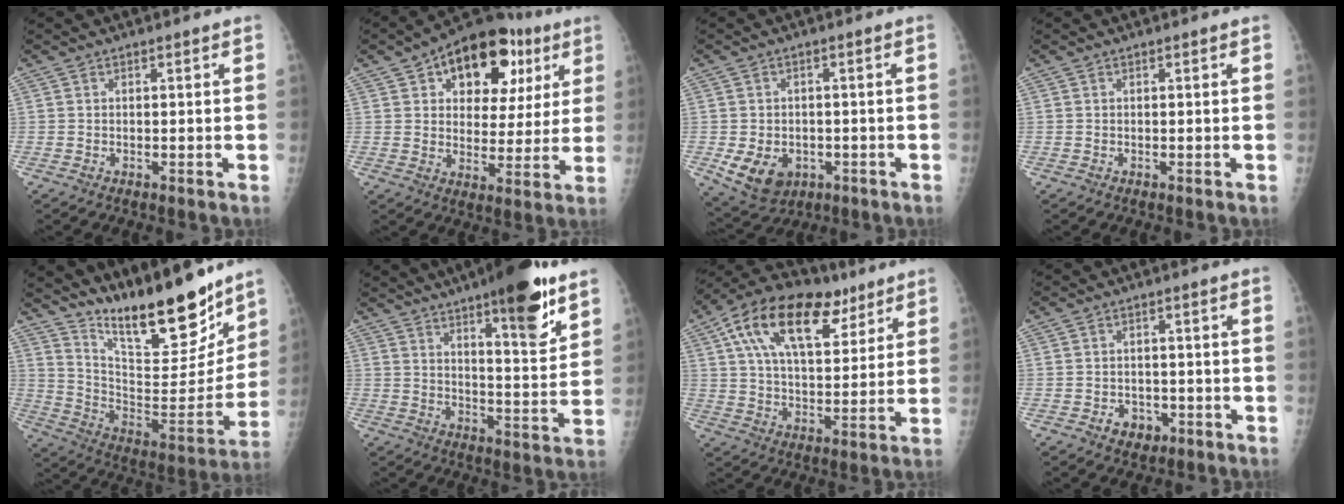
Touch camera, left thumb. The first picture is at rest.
{"total": 19.0, "force": [8.5, 11.4, 12.6], "torque": [-0.121, -0.001, 0.118]}
{"total": 9.0, "force": [-2.8, 6.8, 5.1], "torque": [-0.077, 0.007, -0.028]}
{"total": 0.0}
{"total": 23.6, "force": [18.1, 6.4, 13.6], "torque": [-0.172, -0.104, 0.300]}
{"total": 15.9, "force": [9.8, 3.8, 12.0], "torque": [-0.147, -0.060, 0.145]}
{"total": 20.6, "force": [10.2, 11.0, 14.1], "torque": [-0.217, -0.003, 0.172]}
{"total": 3.9, "force": [-1.8, 3.1, 1.6], "torque": [-0.004, 0.012, -0.020]}